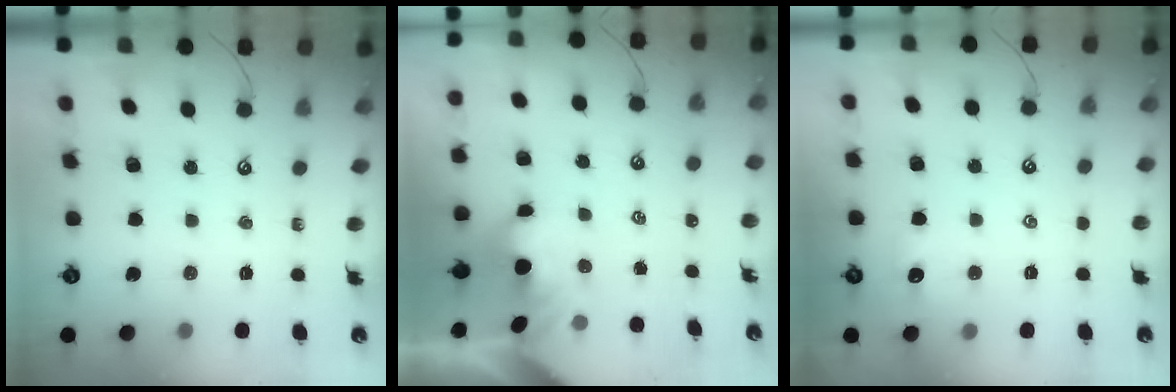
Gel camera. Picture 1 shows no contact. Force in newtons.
{"total": 1.7, "press": 1.7, "slide": 0.2}
{"total": 2.1, "press": 2.1, "slide": 0.3}